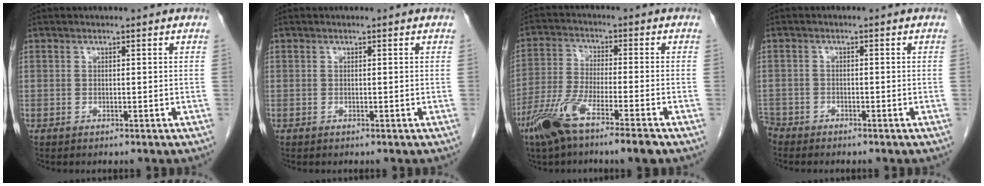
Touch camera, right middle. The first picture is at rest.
{"total": 0.0}
{"total": 10.1, "force": [-6.5, 0.6, 7.7], "torque": [-0.159, -0.020, -0.124]}
{"total": 3.0, "force": [-2.8, 1.2, 0.1], "torque": [-0.006, -0.003, -0.055]}